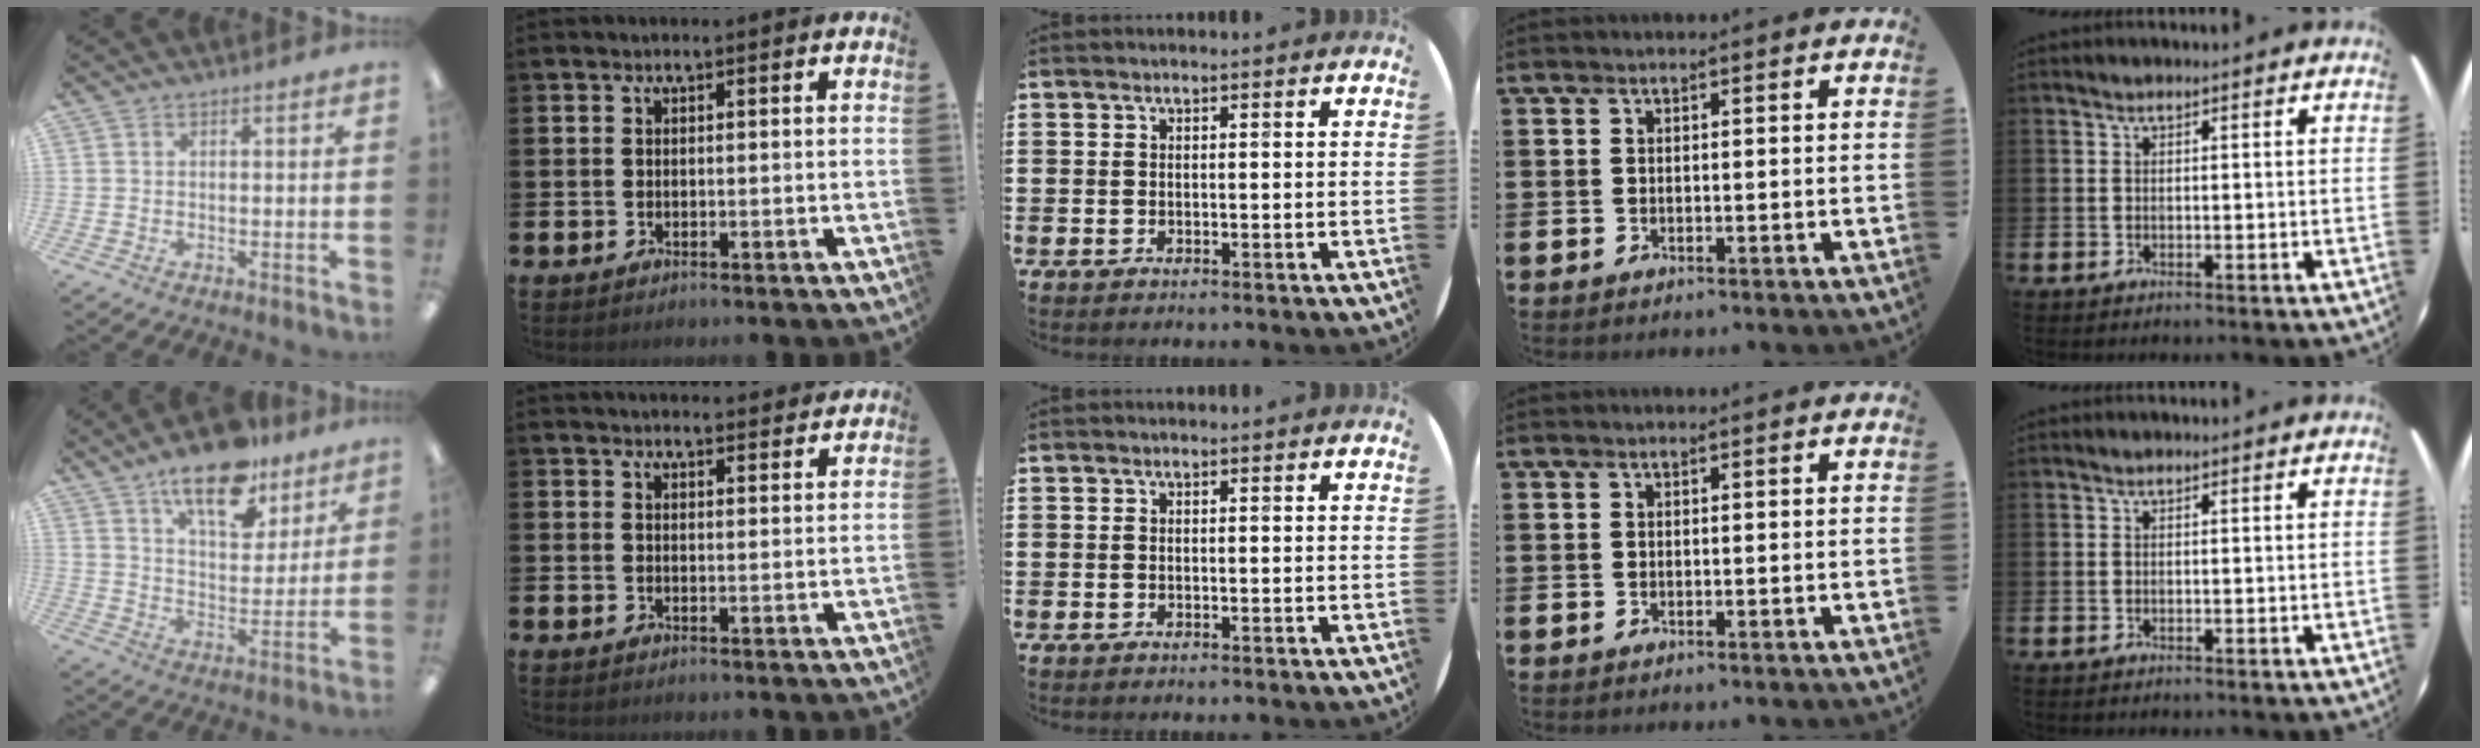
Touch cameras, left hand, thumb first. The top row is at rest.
{"thumb": {"total": 16.4, "force": [11.9, 7.1, 8.8], "torque": [-0.133, -0.064, 0.205]}, "index": {"total": 2.6, "force": [2.6, 0.3, 0.0], "torque": [0.004, -0.018, 0.045]}}